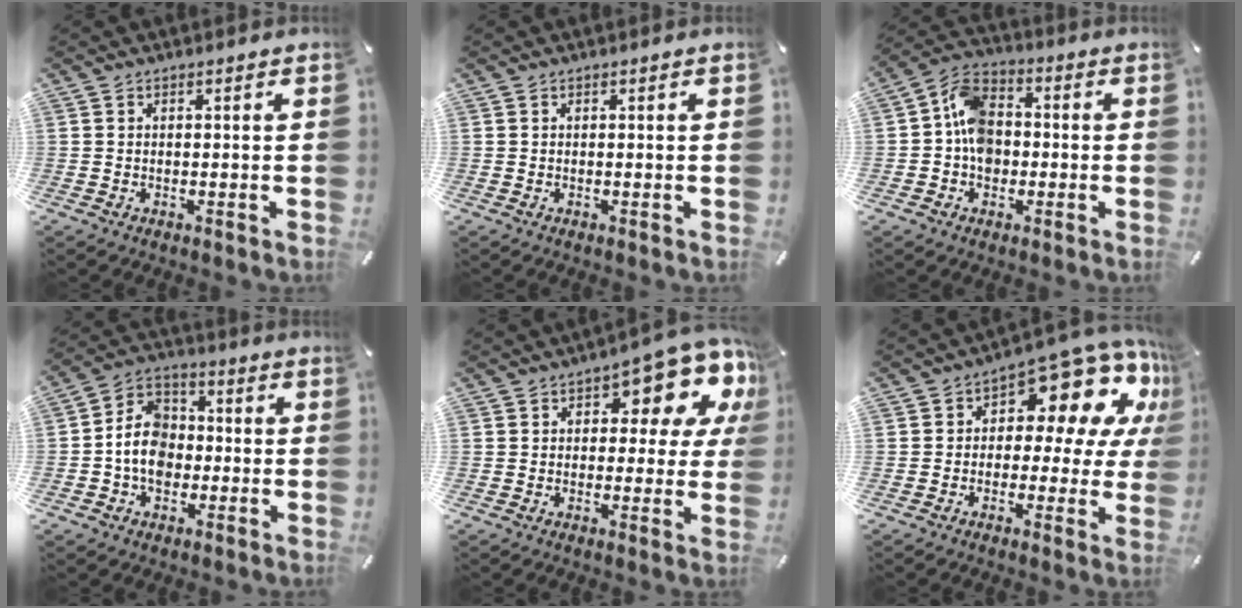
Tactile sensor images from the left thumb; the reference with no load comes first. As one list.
[{"total": 0.0}, {"total": 9.5, "force": [-1.2, 7.6, 5.5], "torque": [-0.114, 0.026, -0.019]}, {"total": 9.4, "force": [-2.3, 7.7, 4.9], "torque": [-0.118, 0.023, -0.044]}, {"total": 12.7, "force": [7.4, 5.5, 8.8], "torque": [-0.098, -0.064, 0.118]}, {"total": 14.0, "force": [8.0, 7.3, 8.9], "torque": [-0.122, -0.070, 0.135]}]